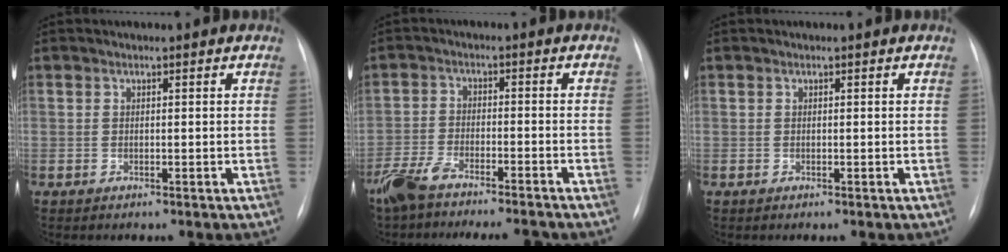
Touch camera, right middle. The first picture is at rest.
{"total": 11.9, "force": [-10.3, 2.0, 5.6], "torque": [-0.097, -0.005, -0.161]}
{"total": 0.0}